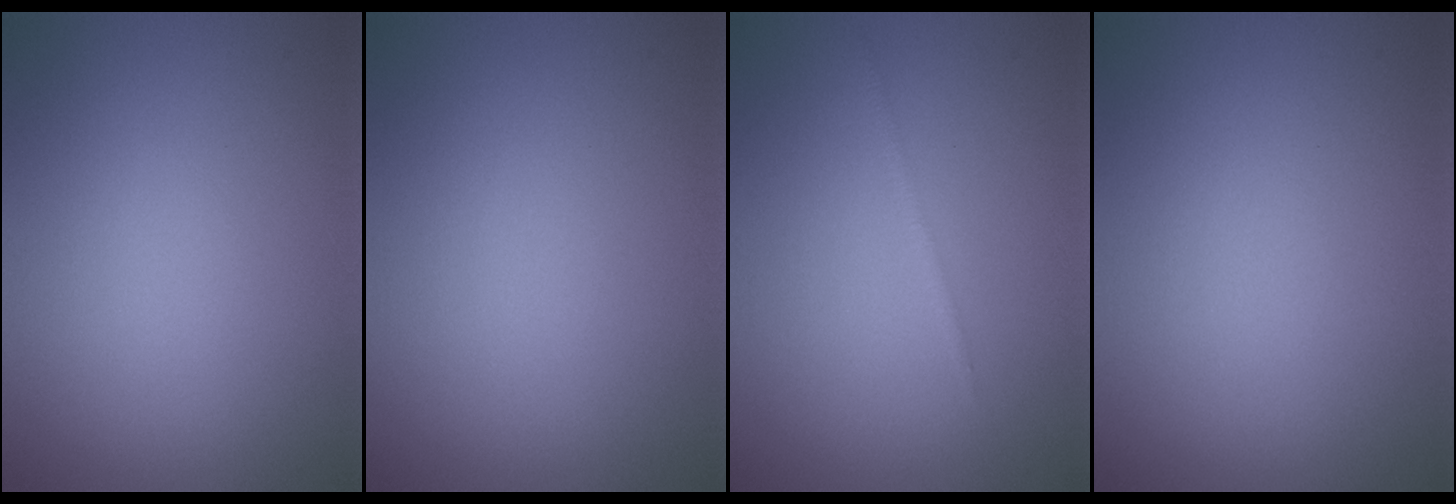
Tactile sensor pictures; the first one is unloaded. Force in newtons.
{"total": 0.0}
{"total": 0.8, "press": 0.8, "slide": 0.1}
{"total": 0.0}